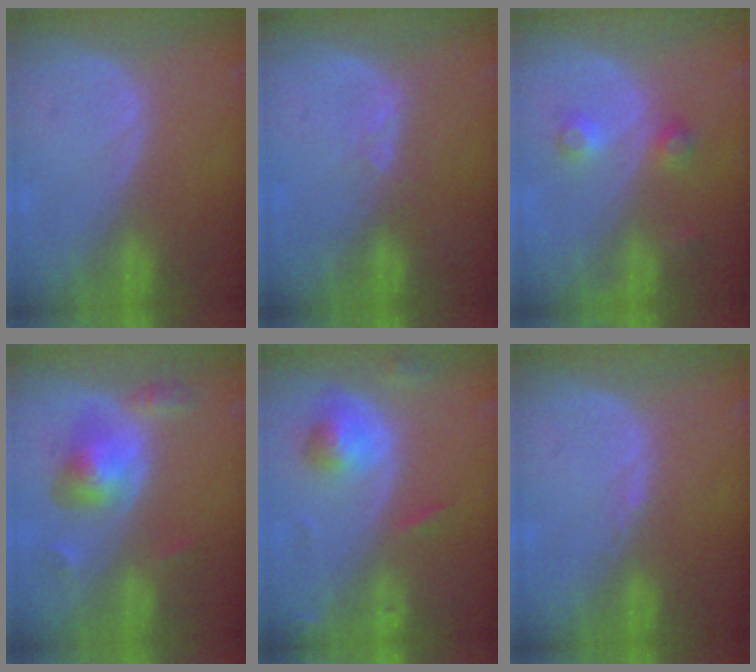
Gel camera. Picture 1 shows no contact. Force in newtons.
{"total": 1.6, "press": 1.5, "slide": 0.7}
{"total": 3.7, "press": 3.4, "slide": 1.6}
{"total": 6.1, "press": 5.7, "slide": 2.2}
{"total": 5.4, "press": 5.0, "slide": 2.1}
{"total": 0.6, "press": 0.5, "slide": 0.4}